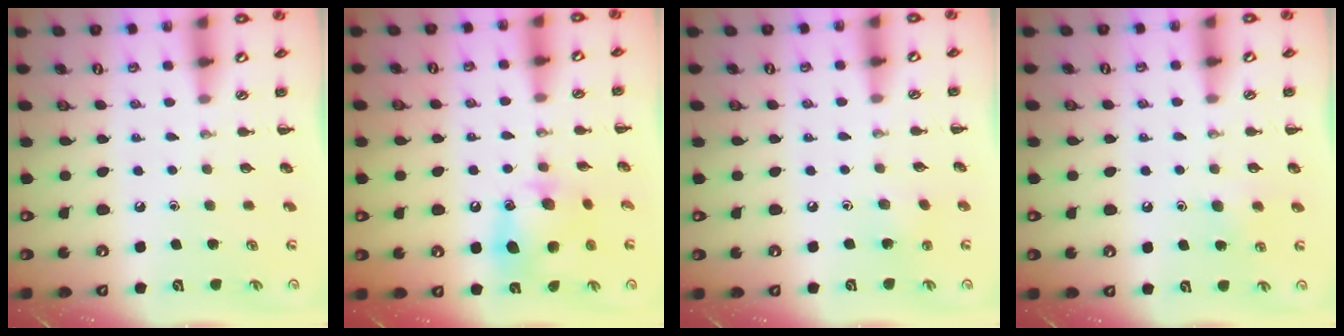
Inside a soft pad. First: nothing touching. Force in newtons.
{"total": 12.4, "press": 12.3, "slide": 1.7}
{"total": 5.6, "press": 5.4, "slide": 1.4}
{"total": 6.3, "press": 6.1, "slide": 1.6}